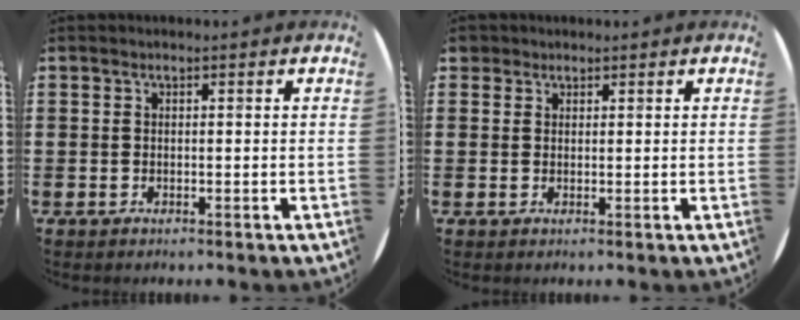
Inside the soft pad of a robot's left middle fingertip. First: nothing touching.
{"total": 1.2, "force": [1.0, 0.7, 0.0], "torque": [0.006, 0.001, 0.018]}